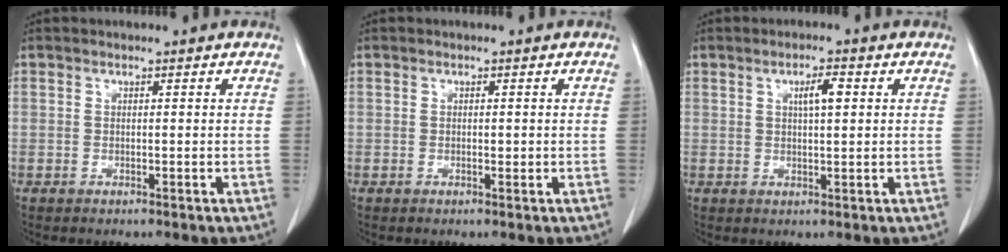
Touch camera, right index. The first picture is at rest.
{"total": 0.7, "force": [0.0, 0.3, 0.6], "torque": [-0.011, -0.001, 0.000]}
{"total": 3.2, "force": [1.0, 0.6, 3.0], "torque": [-0.051, 0.002, 0.017]}